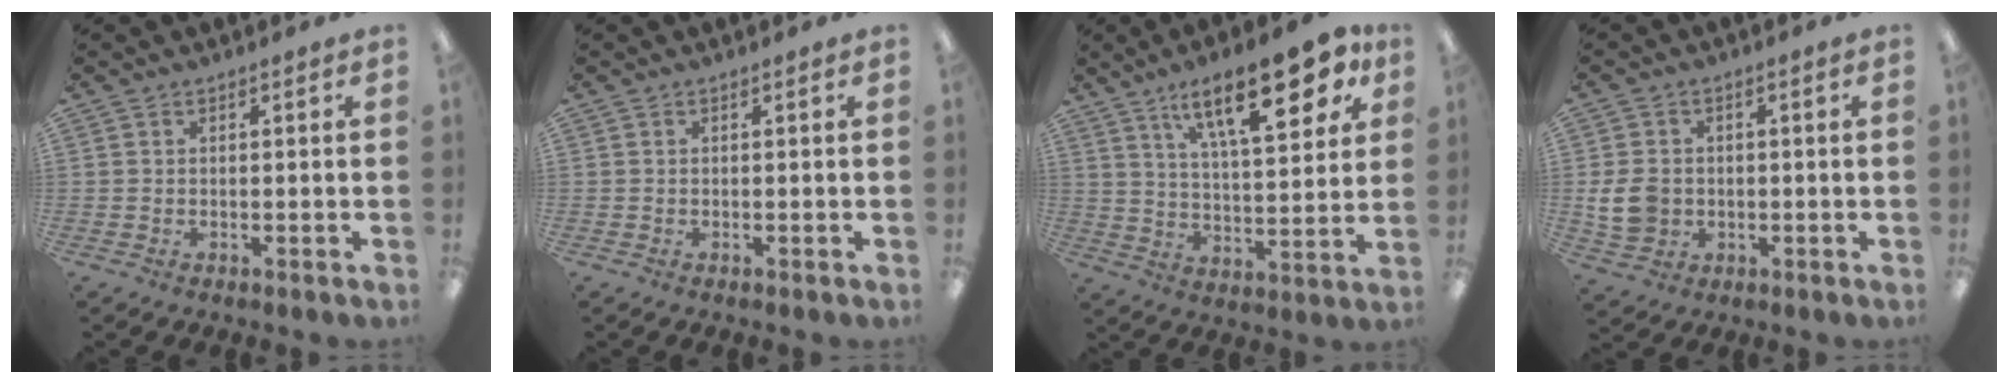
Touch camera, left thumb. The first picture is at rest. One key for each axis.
{"total": 0.0}
{"total": 21.0, "fx": 11.9, "fy": 7.9, "fz": 15.4, "tx": -0.230, "ty": -0.049, "tz": 0.187}
{"total": 7.1, "fx": -0.6, "fy": 6.1, "fz": 3.8, "tx": -0.088, "ty": 0.008, "tz": -0.009}